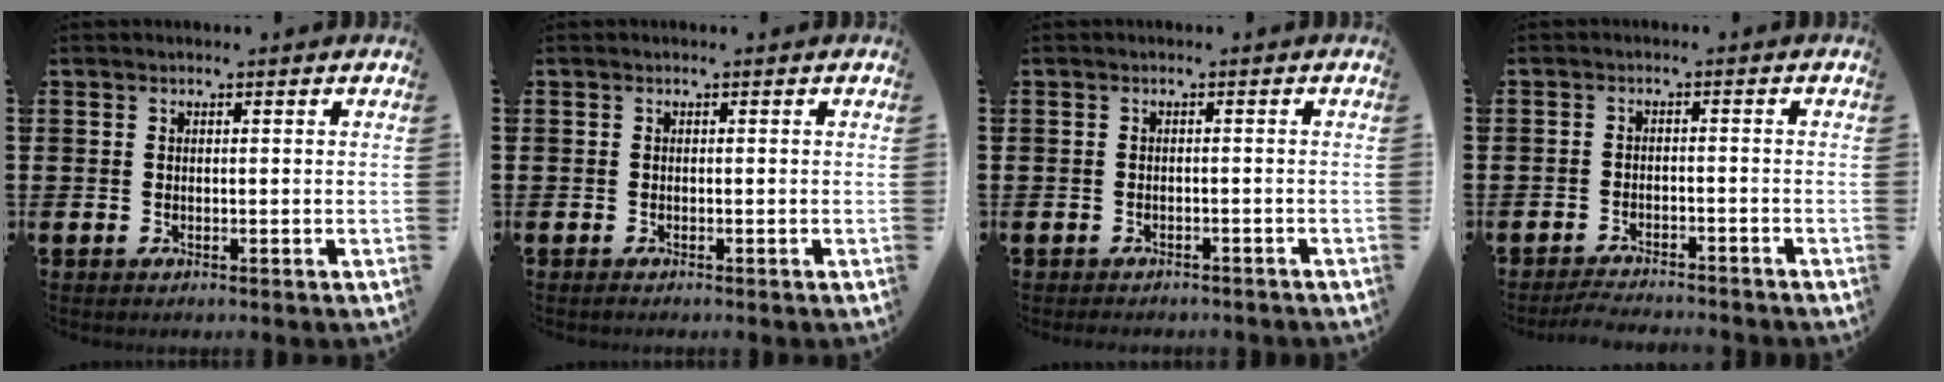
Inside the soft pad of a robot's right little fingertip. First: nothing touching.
{"total": 0.0}
{"total": 0.9, "force": [-0.9, 0.1, 0.0], "torque": [-0.003, 0.000, -0.020]}
{"total": 2.2, "force": [-2.2, 0.0, 0.2], "torque": [-0.006, 0.004, -0.046]}